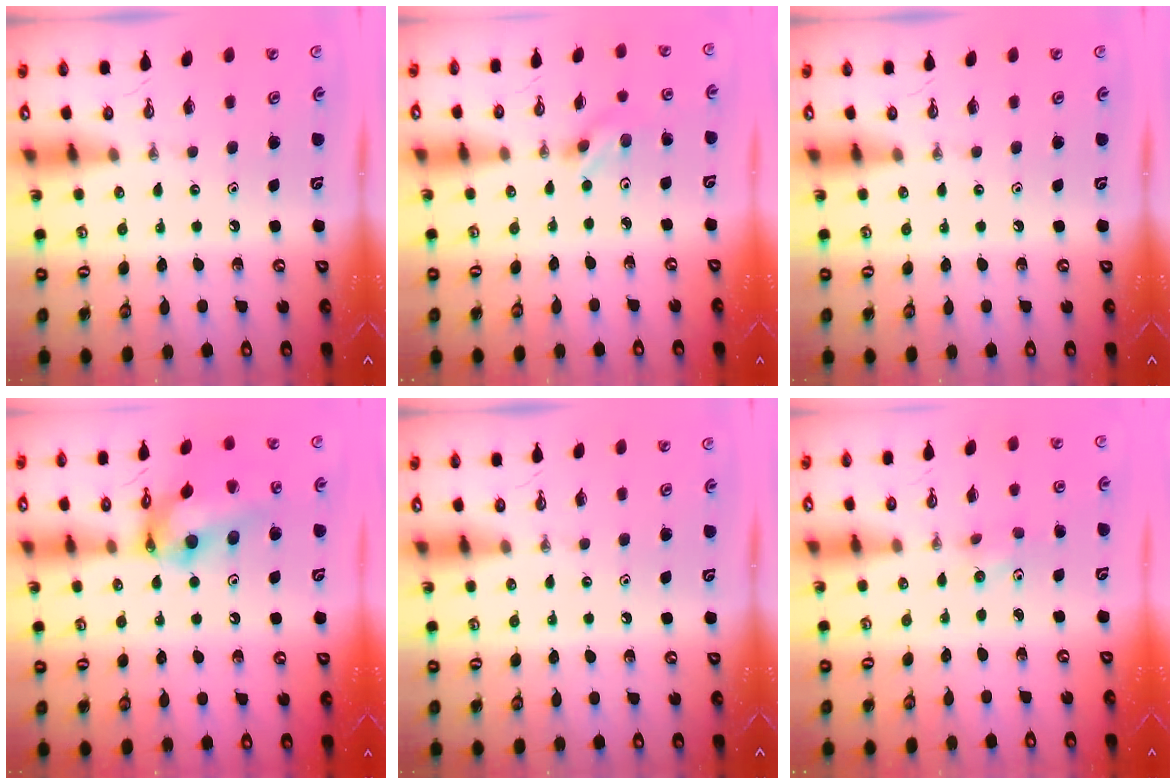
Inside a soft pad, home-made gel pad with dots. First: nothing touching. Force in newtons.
{"total": 2.3, "press": 2.1, "slide": 0.8}
{"total": 0.0}
{"total": 17.0, "press": 16.9, "slide": 2.0}
{"total": 0.0}
{"total": 4.7, "press": 4.0, "slide": 2.4}